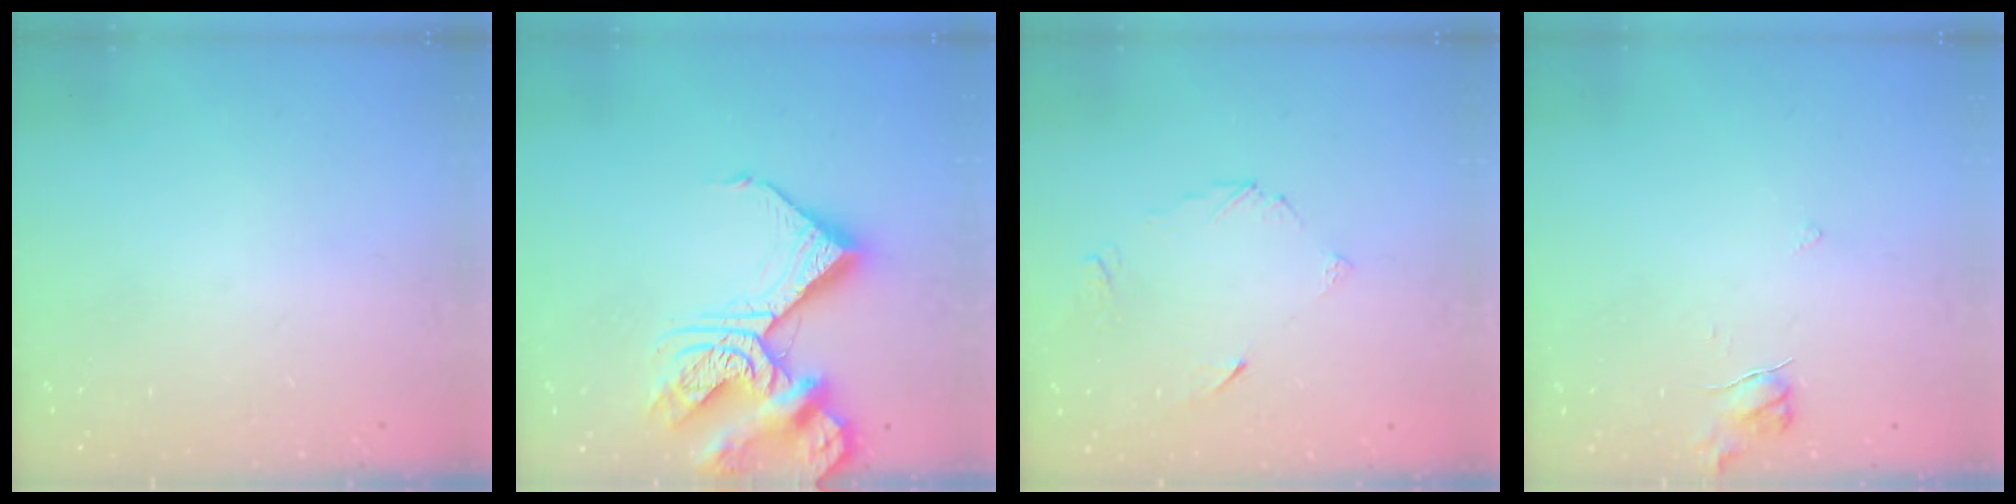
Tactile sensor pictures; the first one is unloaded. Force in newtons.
{"total": 16.5, "press": 16.4, "slide": 2.1}
{"total": 4.9, "press": 4.8, "slide": 0.6}
{"total": 4.6, "press": 4.6, "slide": 0.5}